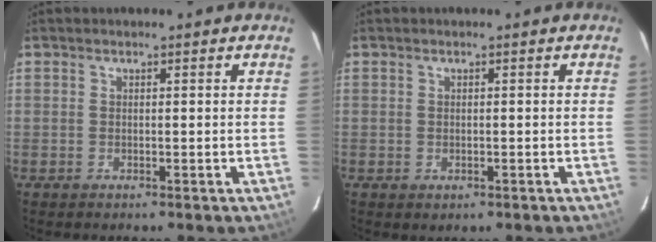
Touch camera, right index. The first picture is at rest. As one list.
[{"total": 1.3, "force": [-0.5, 0.9, 0.8], "torque": [-0.011, -0.001, -0.006]}]